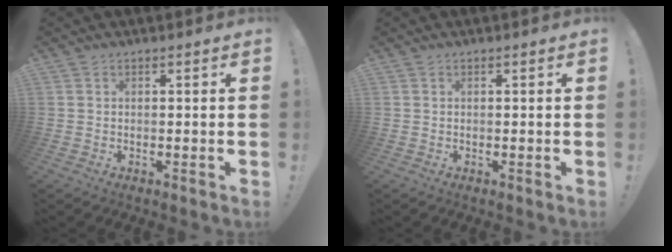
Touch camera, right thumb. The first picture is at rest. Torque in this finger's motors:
{"motor_torque": [0.01, 0.01, -0.02, -0.02, 0.00]}